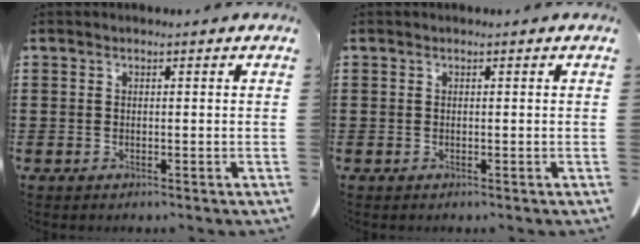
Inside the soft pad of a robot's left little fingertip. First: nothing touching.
{"total": 0.0}